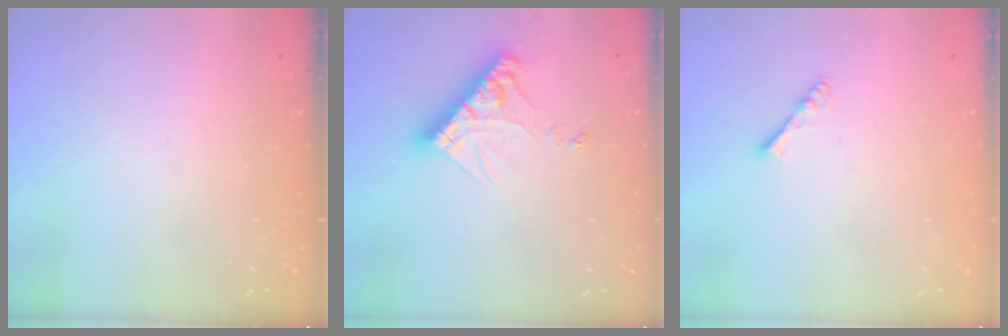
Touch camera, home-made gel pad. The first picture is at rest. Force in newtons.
{"total": 11.3, "press": 11.2, "slide": 1.0}
{"total": 4.0, "press": 3.9, "slide": 0.6}